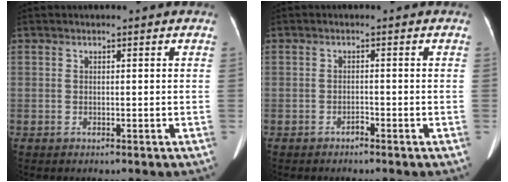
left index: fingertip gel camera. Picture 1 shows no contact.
{"total": 0.9, "force": [-0.8, 0.2, 0.3], "torque": [-0.005, 0.001, -0.013]}